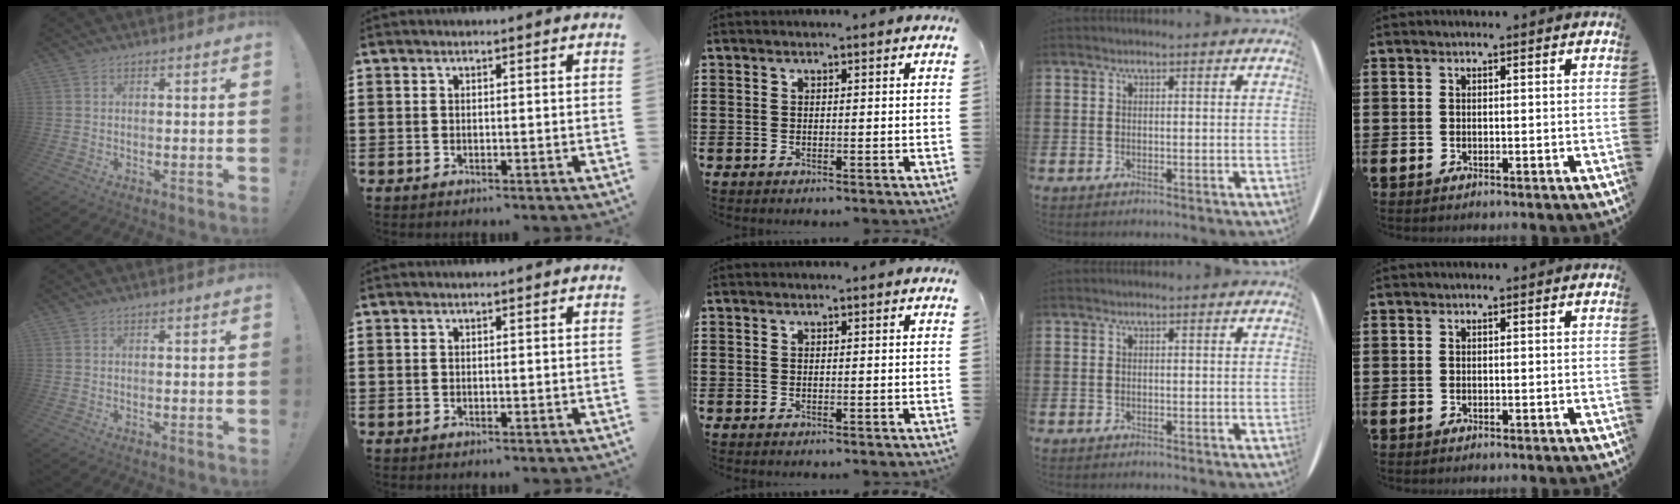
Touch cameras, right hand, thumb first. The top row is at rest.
{}